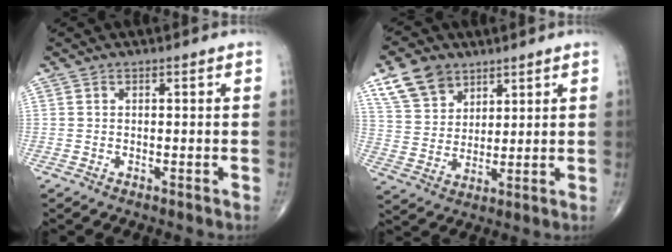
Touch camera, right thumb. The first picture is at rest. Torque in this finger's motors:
{"motor_torque": [-0.77, 1.34, -0.18, 0.34, 0.04]}